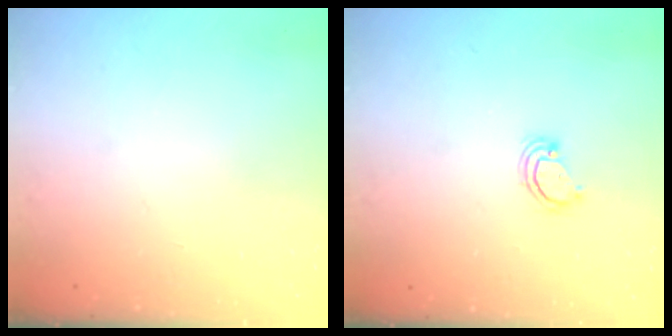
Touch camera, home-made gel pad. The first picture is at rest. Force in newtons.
{"total": 3.7, "press": 3.7, "slide": 0.3}